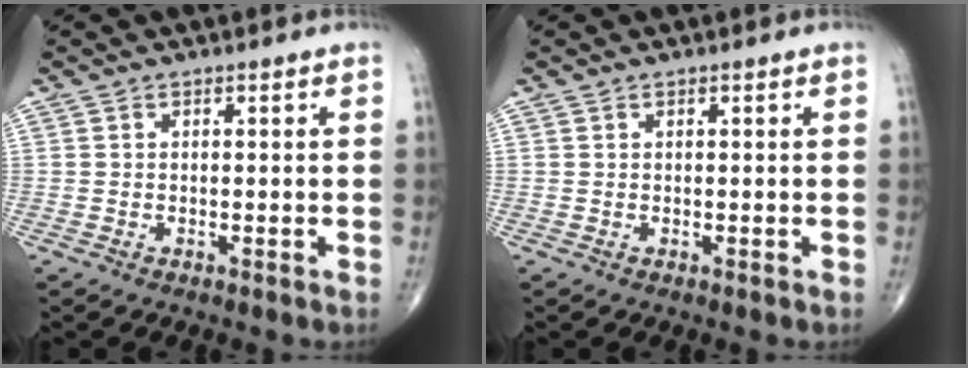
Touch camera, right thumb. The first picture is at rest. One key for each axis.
{"total": 0.0}